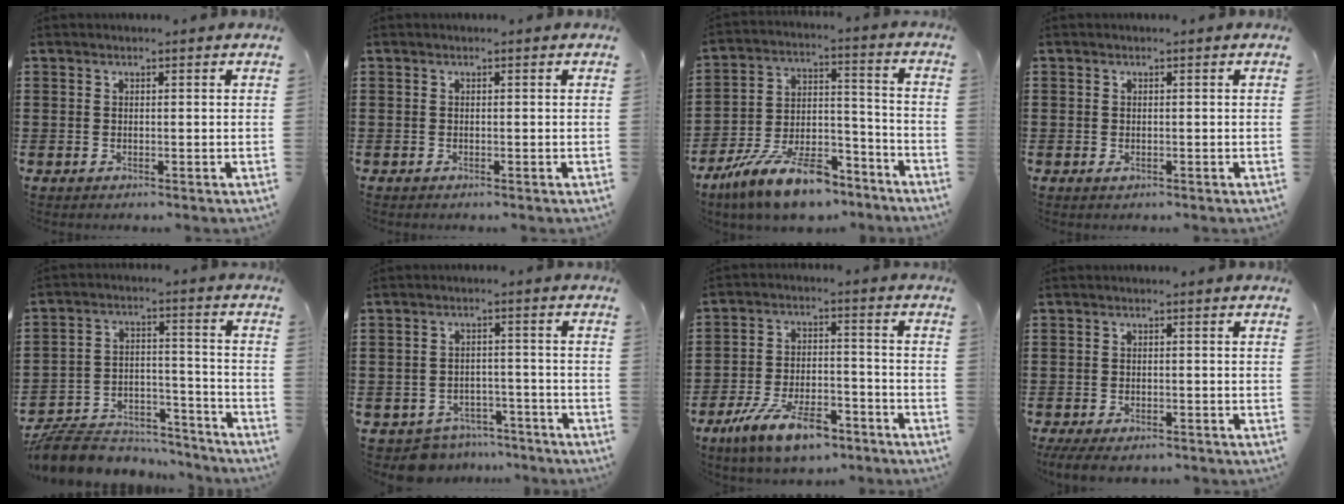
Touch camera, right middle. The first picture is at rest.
{"total": 0.0}
{"total": 13.0, "force": [-10.7, 3.2, 6.7], "torque": [-0.125, 0.039, -0.201]}
{"total": 0.7, "force": [-0.3, 0.6, 0.3], "torque": [-0.005, 0.000, -0.007]}
{"total": 8.5, "force": [-8.1, 2.1, 1.6], "torque": [-0.032, 0.024, -0.159]}
{"total": 4.7, "force": [-4.5, 1.3, 0.0], "torque": [-0.011, 0.011, -0.096]}
{"total": 10.1, "force": [-7.4, 3.0, 6.1], "torque": [-0.121, 0.016, -0.141]}
{"total": 1.9, "force": [-1.7, 0.5, 0.6], "torque": [-0.020, -0.002, -0.038]}